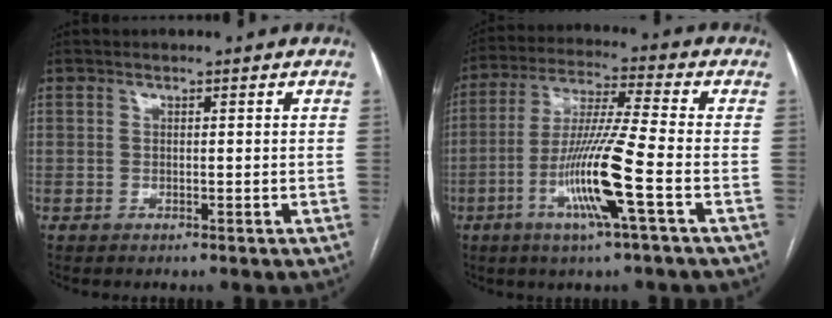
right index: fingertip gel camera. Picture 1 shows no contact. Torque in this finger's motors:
{"motor_torque": [2.14, 0.00, 1.05, 0.21]}